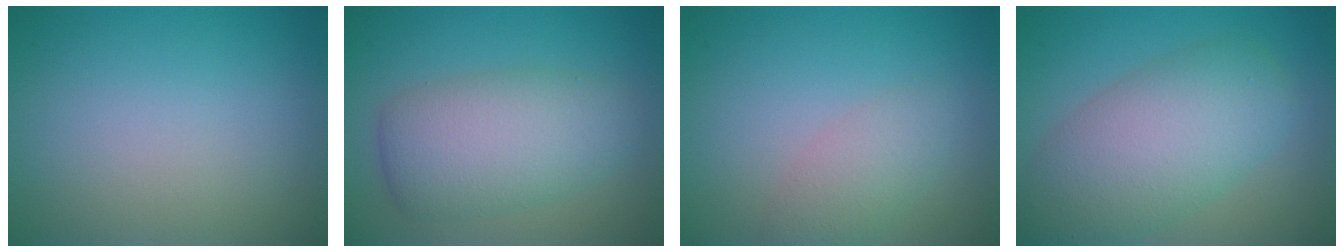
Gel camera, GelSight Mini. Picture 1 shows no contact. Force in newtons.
{"total": 6.0, "press": 6.0, "slide": 0.1}
{"total": 2.4, "press": 2.4, "slide": 0.2}
{"total": 7.9, "press": 7.9, "slide": 0.2}